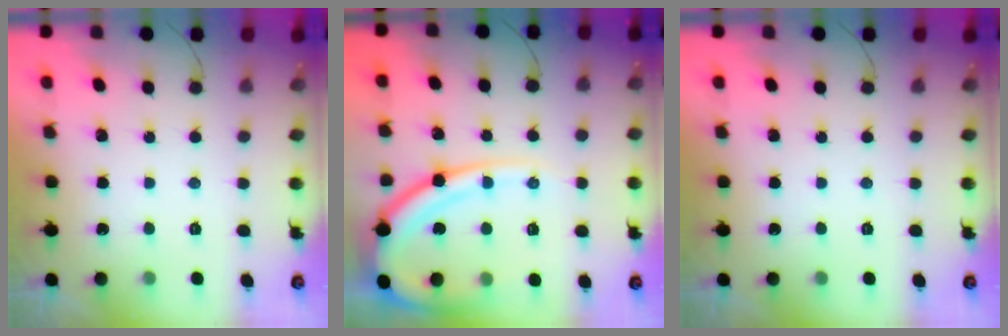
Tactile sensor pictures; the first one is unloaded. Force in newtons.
{"total": 15.4, "press": 15.3, "slide": 1.7}
{"total": 0.0}